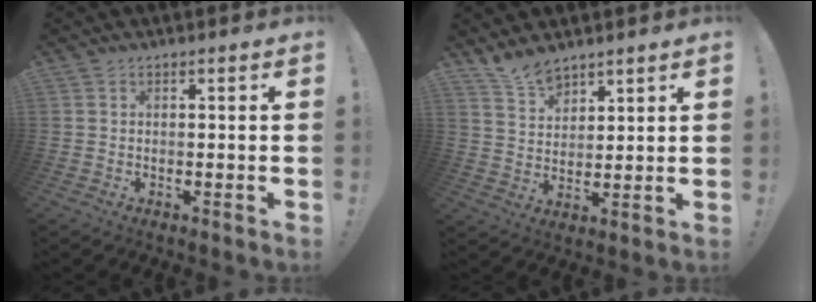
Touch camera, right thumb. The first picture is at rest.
{"total": 7.9, "force": [6.8, 3.3, 2.4], "torque": [-0.047, -0.042, 0.130]}